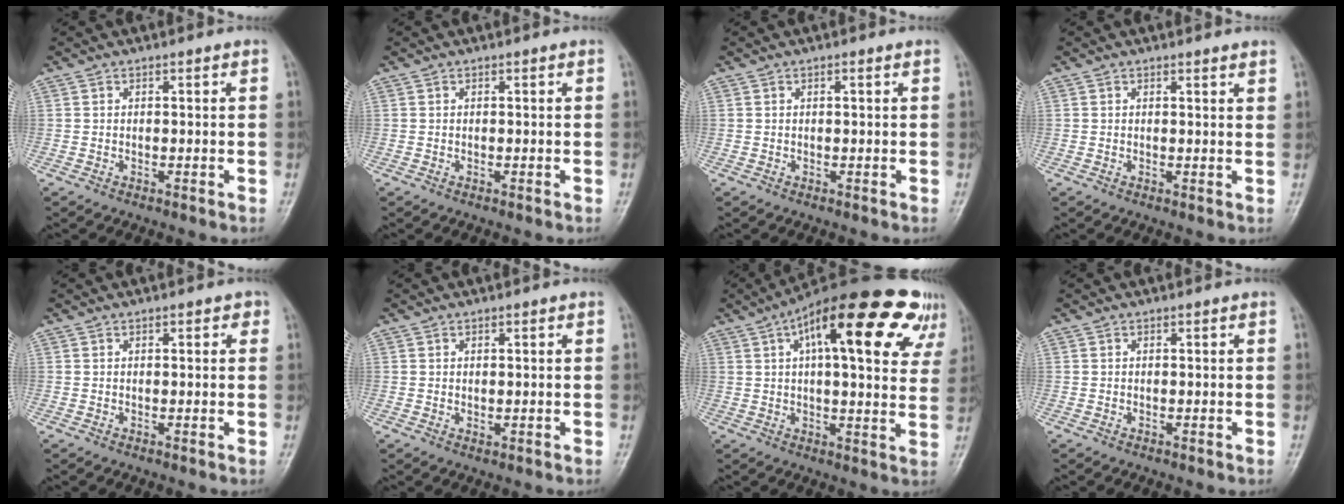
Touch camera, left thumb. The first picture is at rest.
{"total": 0.0}
{"total": 0.7, "force": [0.3, 0.2, 0.6], "torque": [-0.010, 0.000, 0.003]}
{"total": 2.0, "force": [1.7, 0.3, 0.9], "torque": [-0.009, -0.008, 0.020]}
{"total": 1.7, "force": [0.8, 1.0, 1.2], "torque": [-0.007, 0.001, 0.007]}
{"total": 1.2, "force": [0.4, 0.7, 0.9], "torque": [-0.013, -0.005, 0.010]}
{"total": 26.5, "force": [12.6, 9.3, 21.3], "torque": [-0.284, 0.013, 0.170]}
{"total": 0.0}